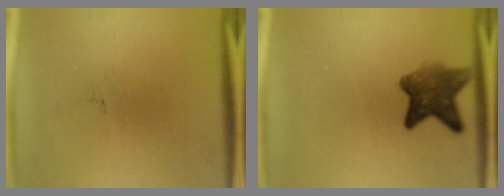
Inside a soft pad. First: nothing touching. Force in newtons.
{"total": 6.6}